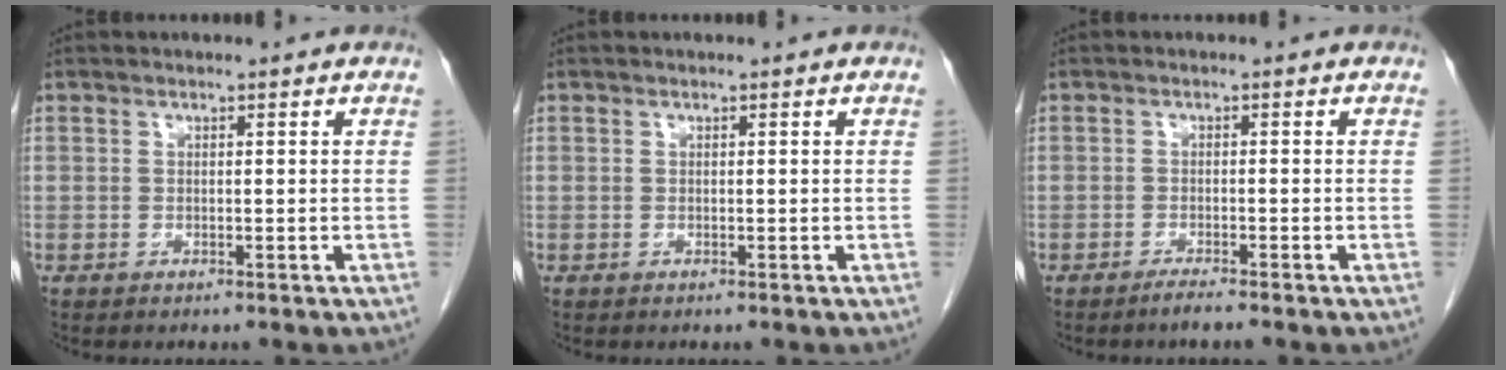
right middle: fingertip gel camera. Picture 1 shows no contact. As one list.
[{"total": 0.0}, {"total": 1.7, "force": [-1.4, -0.2, 0.9], "torque": [-0.022, -0.003, -0.028]}]